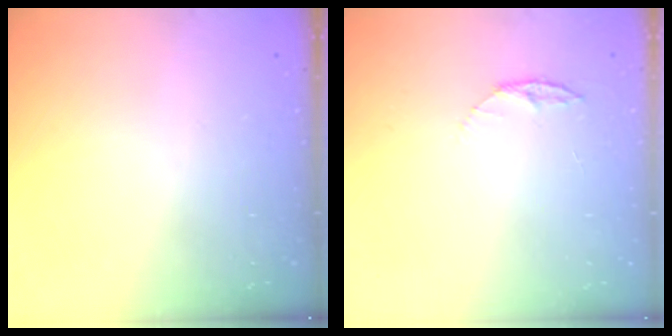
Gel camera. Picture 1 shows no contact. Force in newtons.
{"total": 4.4, "press": 4.4, "slide": 0.5}